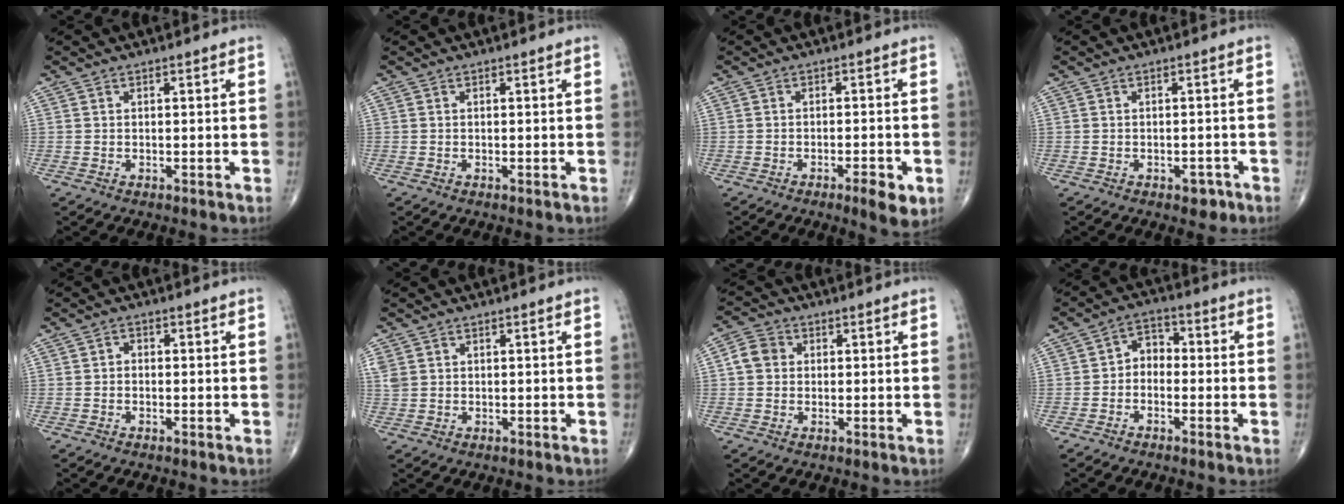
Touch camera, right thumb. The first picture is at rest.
{"total": 0.0}
{"total": 5.1, "force": [-2.3, 1.3, 4.3], "torque": [-0.064, 0.001, -0.032]}
{"total": 4.6, "force": [-2.6, 2.8, 2.6], "torque": [-0.012, 0.021, -0.028]}
{"total": 1.1, "force": [-0.3, 0.9, 0.6], "torque": [-0.001, 0.004, -0.009]}
{"total": 2.4, "force": [0.9, 1.9, 1.3], "torque": [-0.036, 0.007, 0.027]}
{"total": 4.4, "force": [0.4, 3.8, 2.1], "torque": [-0.031, 0.011, 0.001]}
{"total": 4.5, "force": [-1.0, 3.5, 2.8], "torque": [-0.025, 0.025, -0.034]}